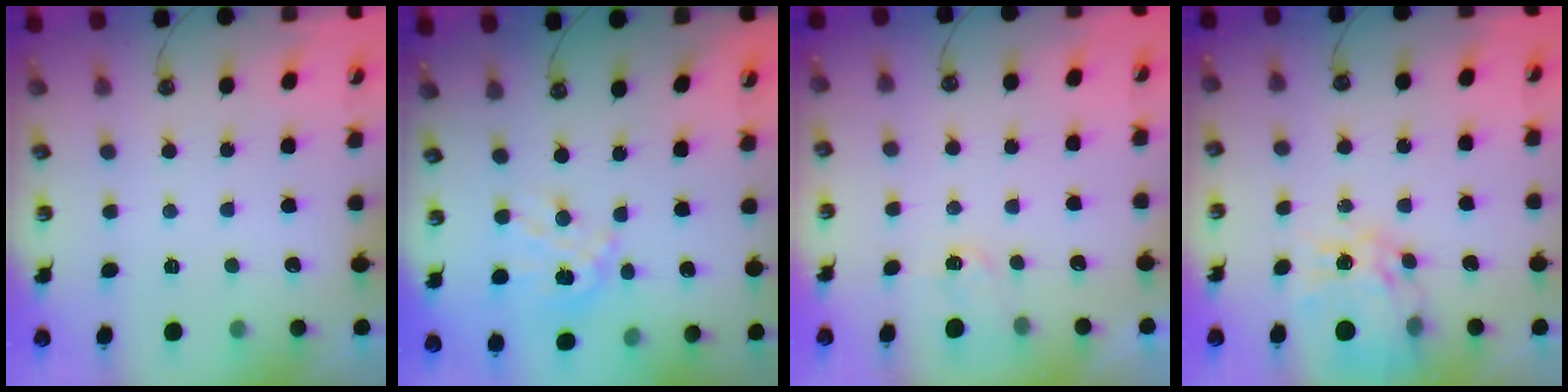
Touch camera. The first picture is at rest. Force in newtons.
{"total": 12.1, "press": 12.0, "slide": 1.1}
{"total": 2.9, "press": 2.9, "slide": 0.4}
{"total": 13.5, "press": 13.4, "slide": 1.4}